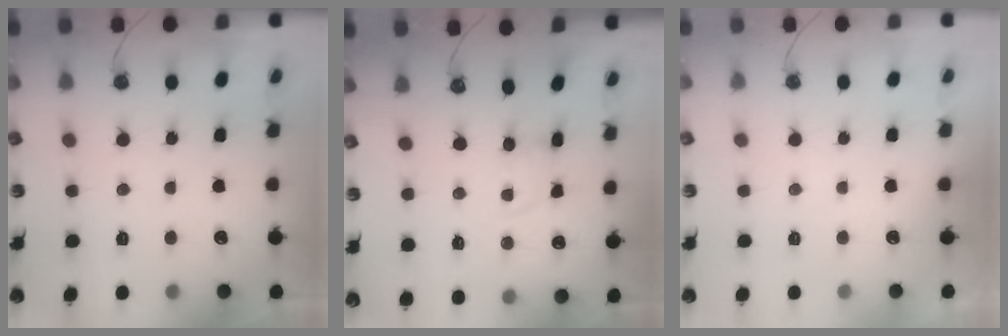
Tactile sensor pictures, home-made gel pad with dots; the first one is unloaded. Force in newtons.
{"total": 1.4, "press": 1.4, "slide": 0.1}
{"total": 0.0}